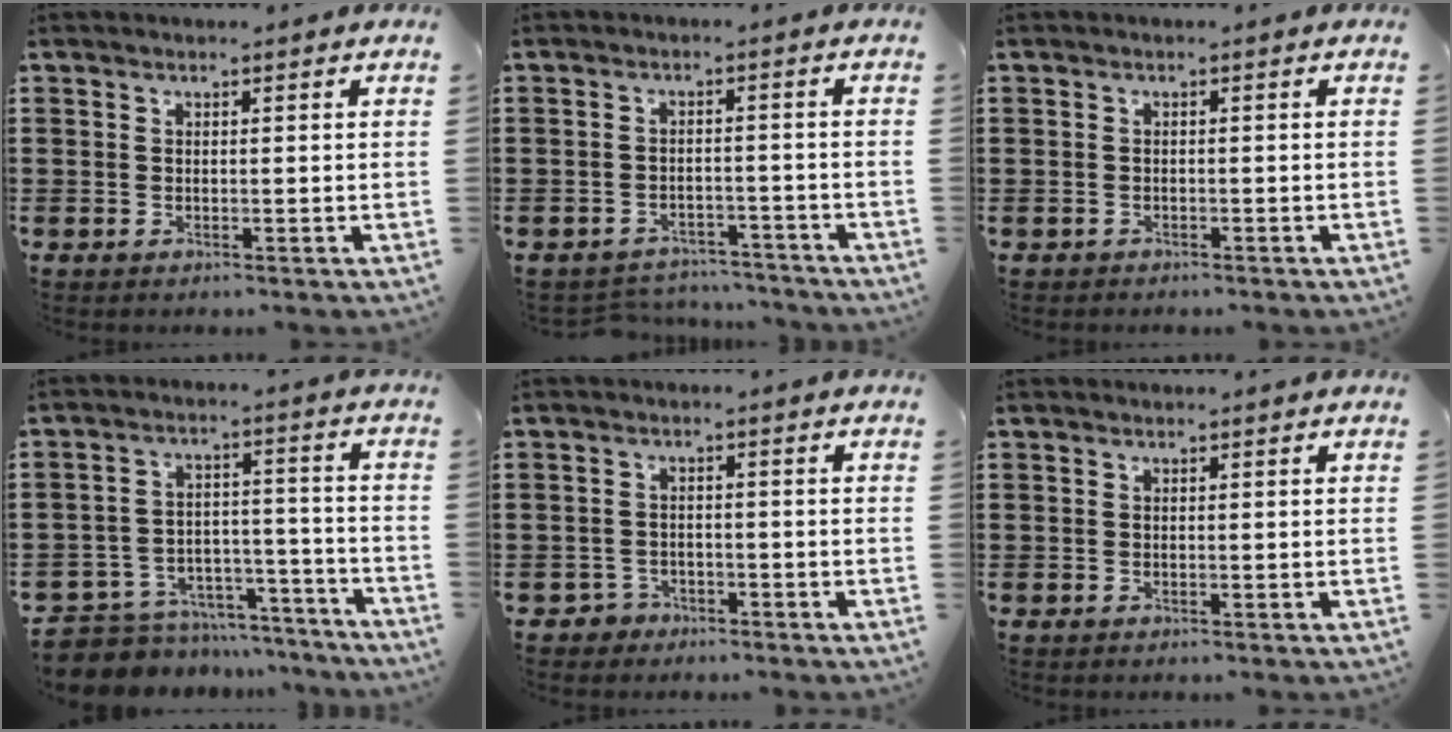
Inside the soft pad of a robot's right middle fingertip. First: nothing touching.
{"total": 3.4, "force": [-3.3, 0.6, 0.0], "torque": [-0.006, 0.001, -0.071]}
{"total": 0.7, "force": [-0.7, 0.2, 0.0], "torque": [-0.002, 0.000, -0.014]}
{"total": 7.0, "force": [-6.8, 1.8, 0.5], "torque": [-0.011, 0.022, -0.136]}
{"total": 2.0, "force": [-1.8, 1.0, 0.0], "torque": [-0.007, 0.003, -0.040]}
{"total": 0.0}